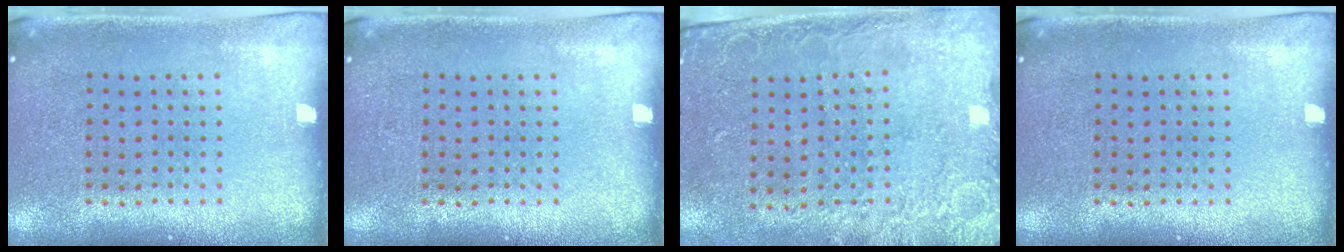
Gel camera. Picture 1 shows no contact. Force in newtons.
{"total": 0.0}
{"total": 2.6, "press": 2.1, "slide": 1.5}
{"total": 0.0}